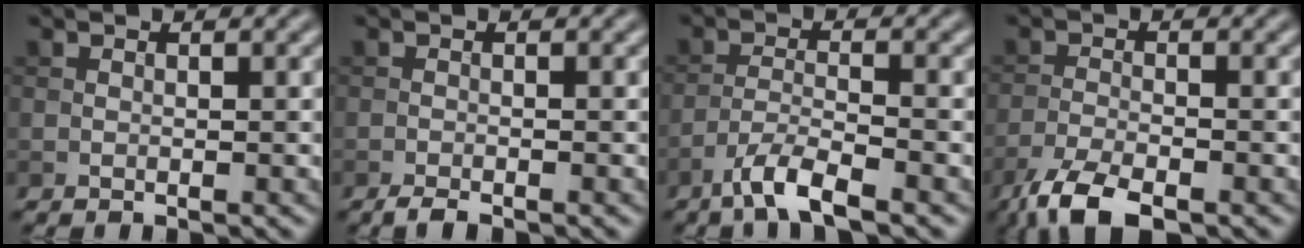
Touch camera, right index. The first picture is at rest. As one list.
[{"total": 1.5, "force": [-1.2, 0.3, 0.8], "torque": [-0.016, -0.002, -0.025]}, {"total": 4.2, "force": [-3.1, 0.7, 2.9], "torque": [-0.056, 0.002, -0.067]}, {"total": 5.5, "force": [-4.1, 1.6, 3.3], "torque": [-0.065, -0.011, -0.084]}]